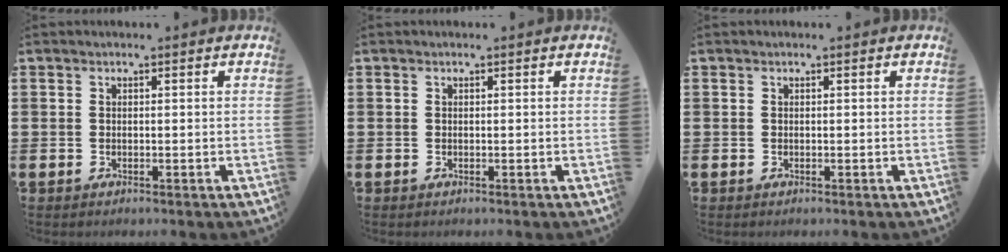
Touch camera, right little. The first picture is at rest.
{"total": 0.0}
{"total": 0.0}